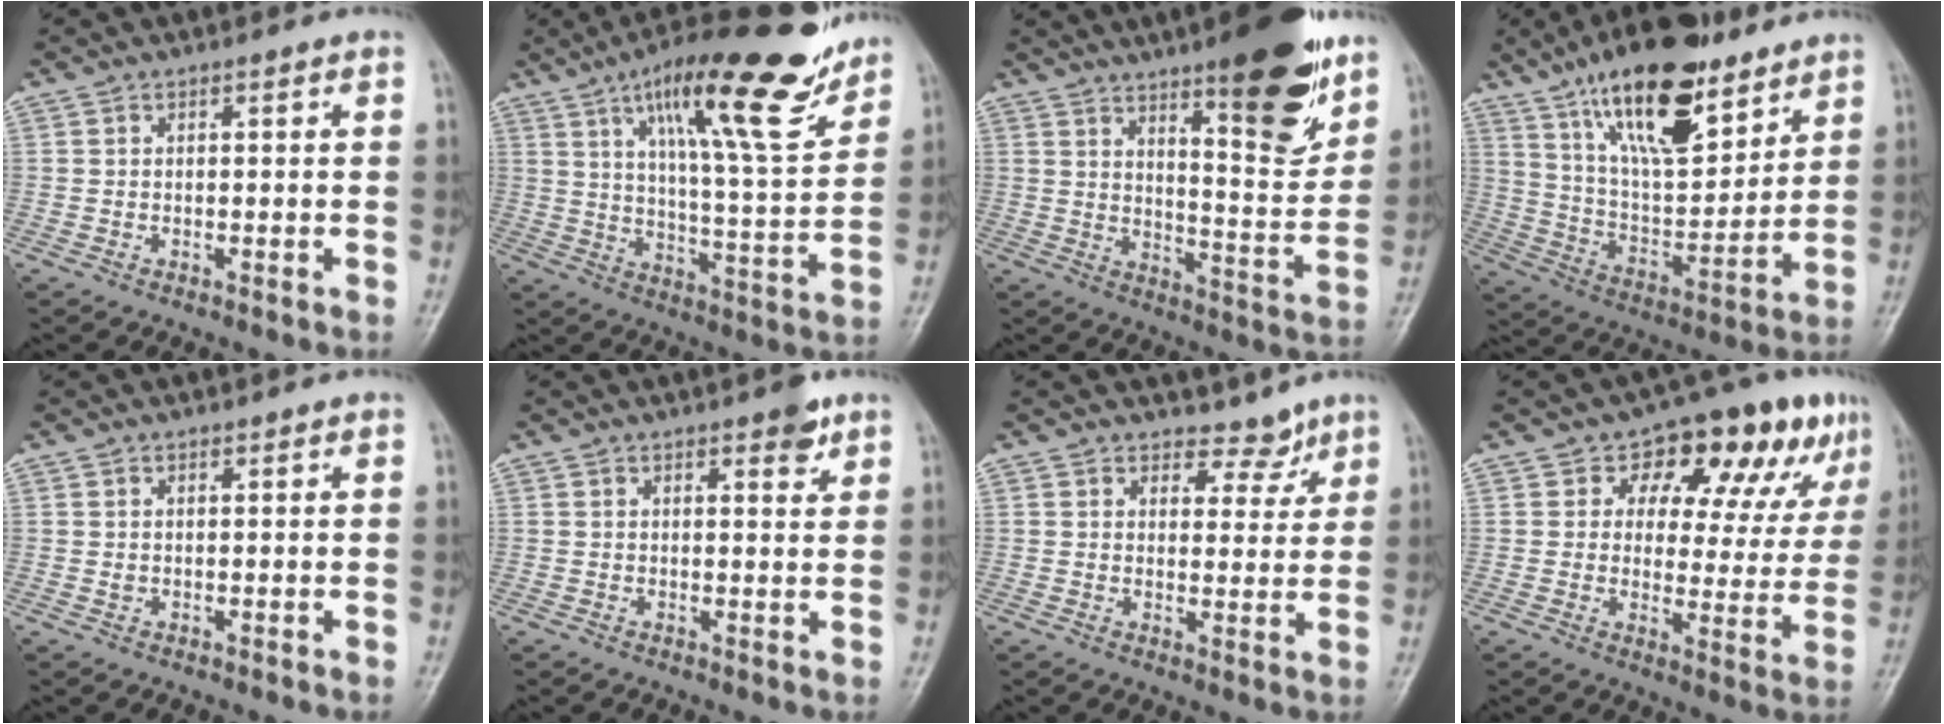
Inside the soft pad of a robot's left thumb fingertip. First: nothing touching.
{"total": 20.9, "force": [13.2, 4.7, 15.5], "torque": [-0.208, -0.057, 0.208]}
{"total": 16.8, "force": [10.6, 4.2, 12.3], "torque": [-0.141, -0.069, 0.162]}
{"total": 22.0, "force": [13.8, 8.6, 14.8], "torque": [-0.216, -0.060, 0.244]}
{"total": 0.7, "force": [0.4, 0.5, 0.3], "torque": [0.001, -0.002, 0.006]}
{"total": 3.4, "force": [2.2, 1.3, 2.3], "torque": [-0.019, -0.010, 0.026]}
{"total": 4.5, "force": [3.7, 2.5, 0.6], "torque": [0.020, -0.028, 0.055]}
{"total": 16.1, "force": [8.7, 8.8, 10.3], "torque": [-0.070, -0.014, 0.118]}